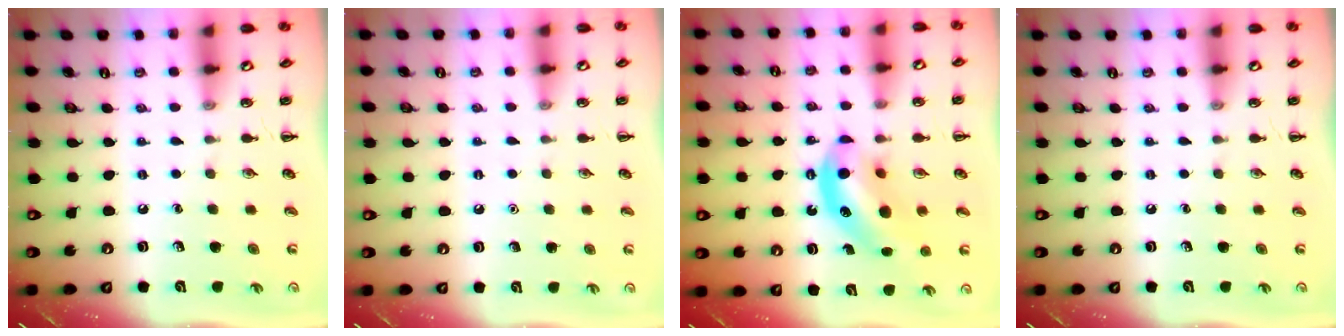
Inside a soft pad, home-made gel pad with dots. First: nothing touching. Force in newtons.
{"total": 1.6, "press": 1.6, "slide": 0.1}
{"total": 11.3, "press": 11.0, "slide": 2.8}
{"total": 0.0}